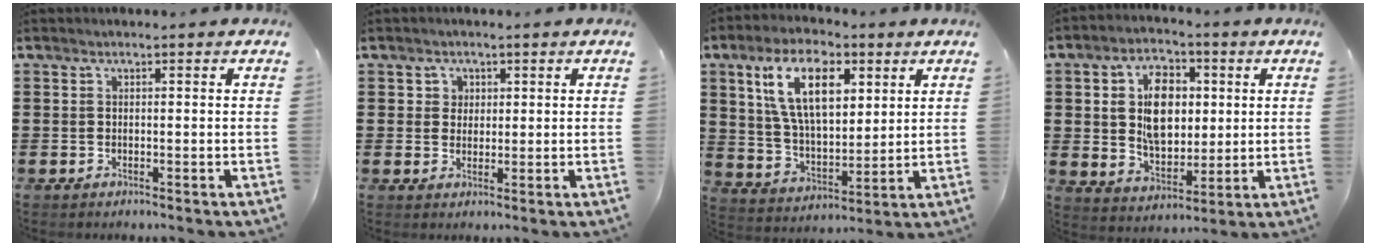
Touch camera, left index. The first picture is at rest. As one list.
[{"total": 2.1, "force": [0.8, 1.9, 0.1], "torque": [-0.012, 0.008, 0.012]}, {"total": 12.9, "force": [6.0, 6.2, 9.6], "torque": [-0.198, 0.013, 0.109]}, {"total": 9.5, "force": [1.9, 6.1, 7.0], "torque": [-0.133, 0.011, 0.029]}]